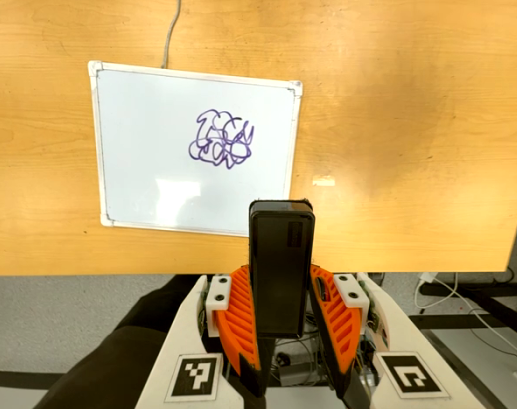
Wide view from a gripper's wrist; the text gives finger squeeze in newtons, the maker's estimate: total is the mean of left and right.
{"total": 4.1, "left": 2.6, "right": 5.7}